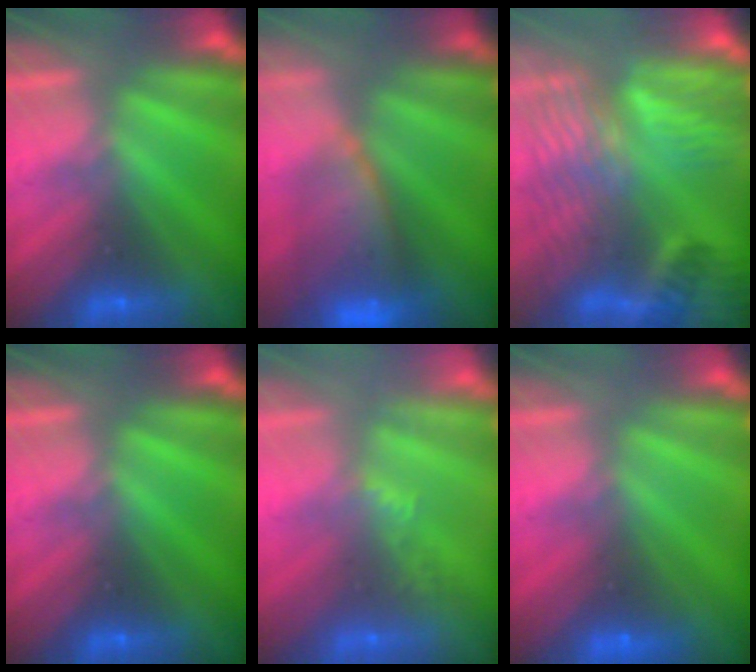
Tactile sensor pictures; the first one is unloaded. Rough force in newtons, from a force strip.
{"total": 8.5}
{"total": 8.3}
{"total": 0.0}
{"total": 2.3}
{"total": 1.8}